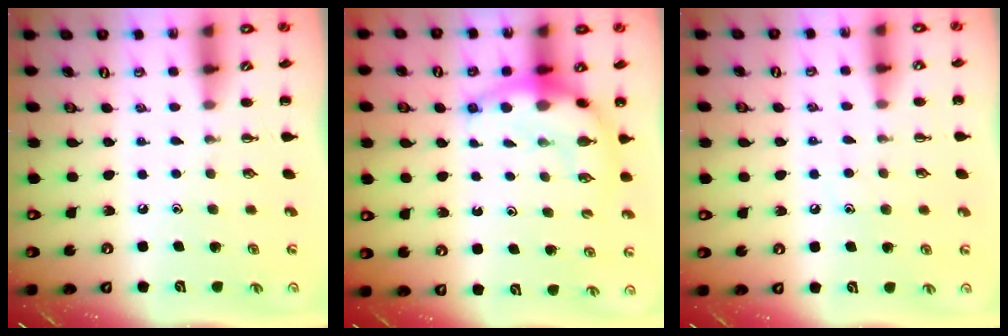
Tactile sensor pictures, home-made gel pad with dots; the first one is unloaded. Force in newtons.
{"total": 9.6, "press": 9.3, "slide": 2.4}
{"total": 6.7, "press": 6.5, "slide": 1.4}